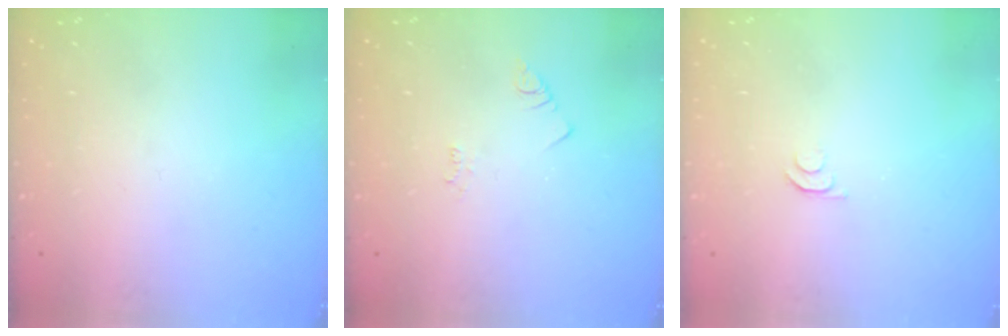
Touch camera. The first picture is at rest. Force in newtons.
{"total": 2.2, "press": 2.1, "slide": 0.4}
{"total": 4.3, "press": 4.3, "slide": 0.7}